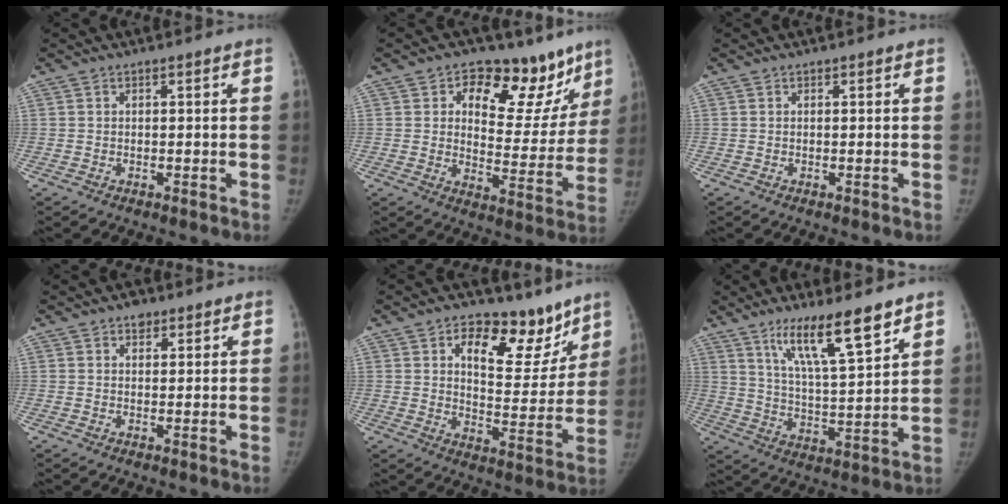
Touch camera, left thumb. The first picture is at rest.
{"total": 18.2, "force": [11.1, 10.3, 10.1], "torque": [-0.045, -0.057, 0.152]}
{"total": 0.0}
{"total": 2.4, "force": [1.6, 1.6, 0.9], "torque": [0.002, -0.006, 0.019]}
{"total": 15.1, "force": [9.6, 8.5, 8.0], "torque": [-0.047, -0.055, 0.146]}
{"total": 13.6, "force": [9.2, 2.1, 9.8], "torque": [-0.160, -0.055, 0.167]}